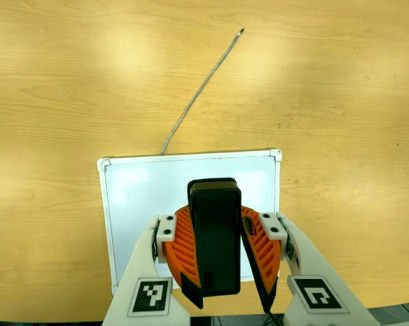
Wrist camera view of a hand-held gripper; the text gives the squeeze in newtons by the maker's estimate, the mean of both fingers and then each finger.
{"total": 8.9, "left": 9.2, "right": 8.7}